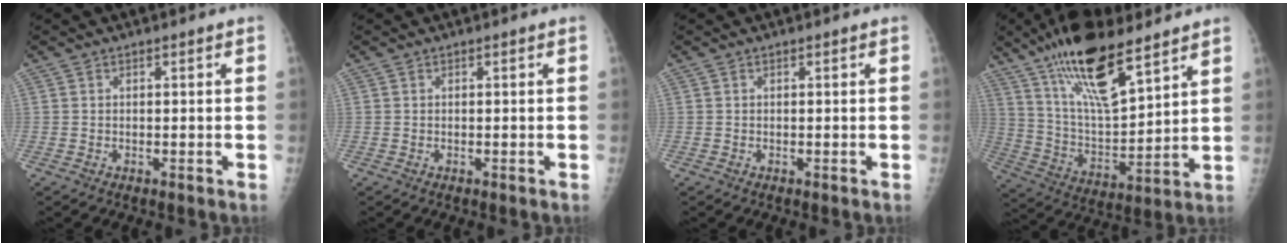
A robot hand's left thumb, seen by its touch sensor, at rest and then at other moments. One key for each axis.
{"total": 0.0}
{"total": 0.0}
{"total": 19.2, "fx": 12.7, "fy": 6.0, "fz": 13.1, "tx": -0.211, "ty": -0.057, "tz": 0.239}